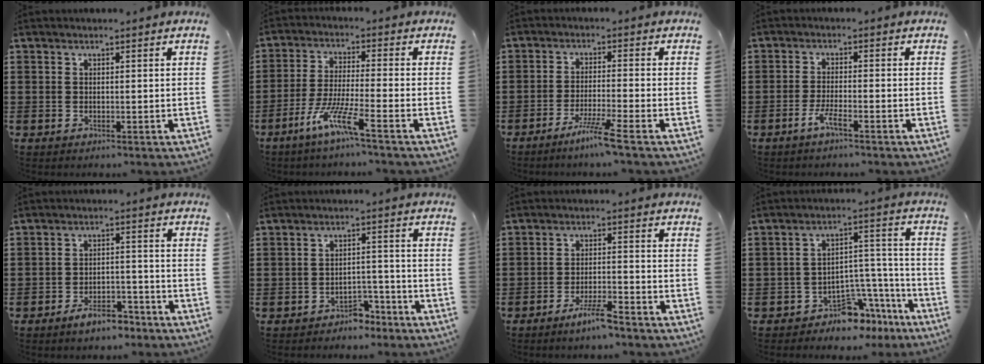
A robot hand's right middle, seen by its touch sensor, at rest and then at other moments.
{"total": 7.6, "force": [-5.1, 0.4, 5.6], "torque": [-0.116, -0.007, -0.098]}
{"total": 4.8, "force": [-3.8, -0.7, 2.8], "torque": [-0.053, -0.012, -0.071]}
{"total": 3.2, "force": [-2.2, 0.2, 2.4], "torque": [-0.055, -0.002, -0.044]}
{"total": 4.8, "force": [-4.2, 1.4, 1.9], "torque": [-0.036, 0.012, -0.082]}
{"total": 3.4, "force": [-3.2, 1.1, 0.5], "torque": [-0.013, 0.007, -0.067]}
{"total": 4.3, "force": [-3.4, 0.4, 2.6], "torque": [-0.049, 0.002, -0.062]}
{"total": 6.5, "force": [-5.8, 2.5, 1.3], "torque": [-0.022, 0.018, -0.109]}